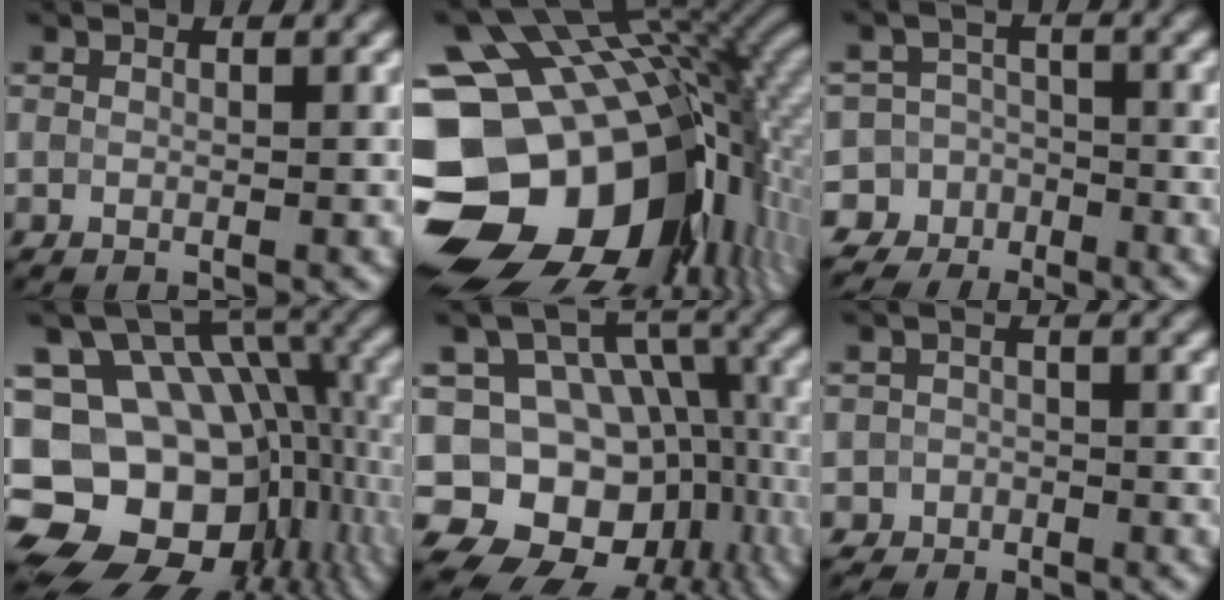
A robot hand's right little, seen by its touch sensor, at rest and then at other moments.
{"total": 20.7, "force": [-5.6, 14.8, 13.3], "torque": [-0.274, -0.018, -0.059]}
{"total": 8.3, "force": [-6.4, 5.2, -0.7], "torque": [0.012, -0.013, -0.122]}
{"total": 16.2, "force": [-5.1, 12.1, 9.4], "torque": [-0.154, -0.001, -0.059]}
{"total": 11.4, "force": [-4.0, 8.7, 6.1], "torque": [-0.073, 0.000, -0.057]}
{"total": 2.7, "force": [-2.3, 0.5, -1.3], "torque": [0.029, -0.002, -0.040]}